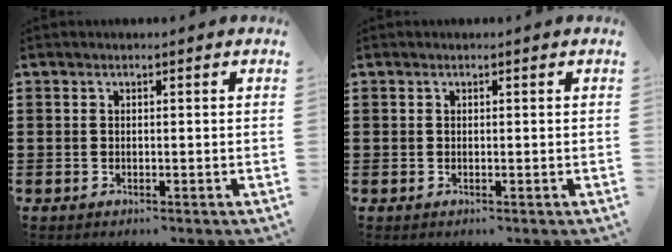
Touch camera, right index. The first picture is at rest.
{"total": 0.0}